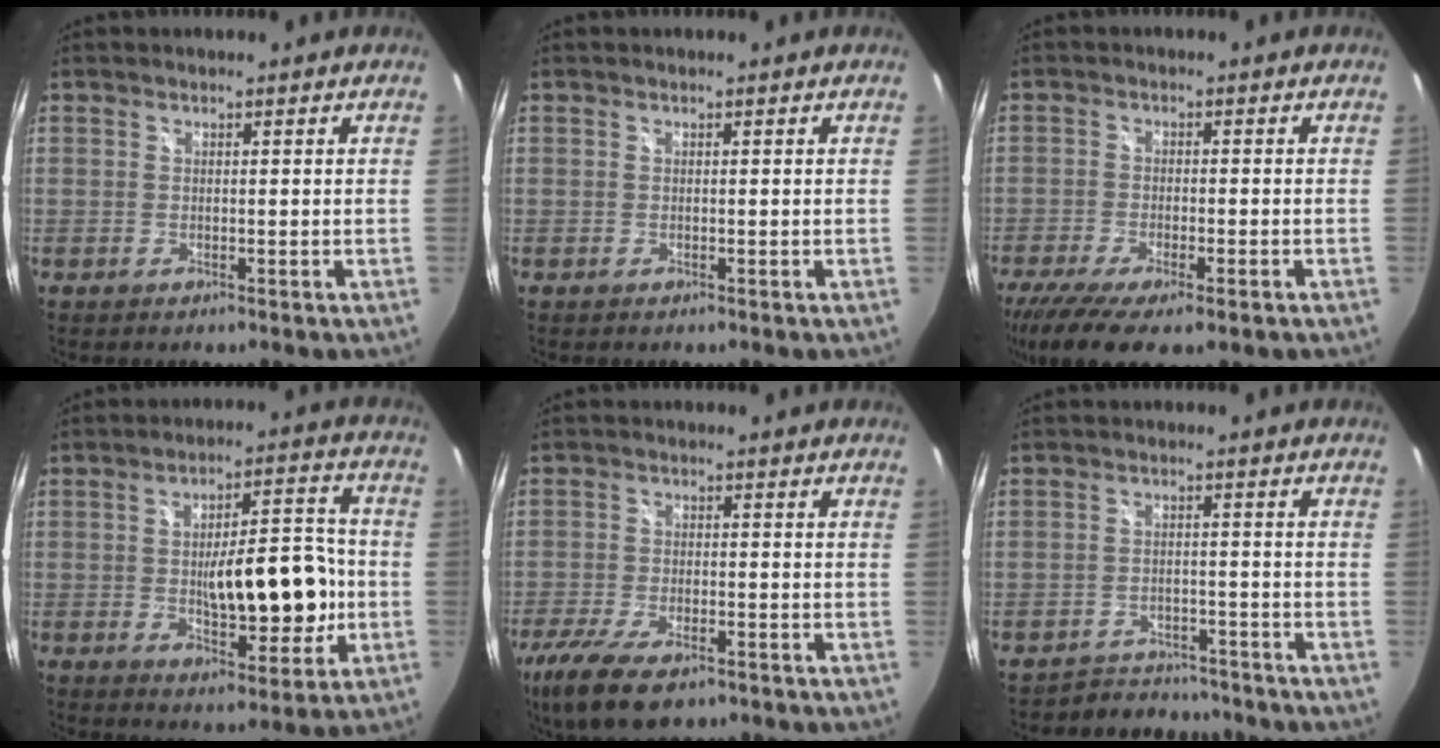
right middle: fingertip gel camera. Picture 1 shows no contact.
{"total": 0.0}
{"total": 12.1, "force": [-8.0, 3.5, 8.3], "torque": [-0.181, -0.055, -0.133]}
{"total": 14.2, "force": [-1.6, 5.5, 12.9], "torque": [-0.193, 0.013, -0.012]}
{"total": 12.7, "force": [-8.1, 5.2, 8.3], "torque": [-0.193, -0.041, -0.142]}
{"total": 6.5, "force": [-6.0, 2.6, 0.2], "torque": [-0.013, 0.013, -0.085]}